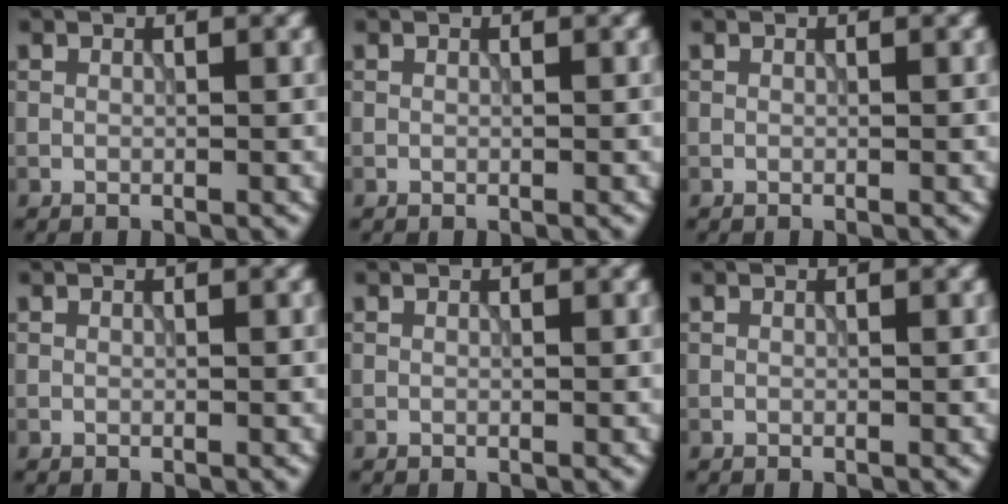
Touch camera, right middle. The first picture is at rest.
{"total": 0.0}
{"total": 0.0}
{"total": 0.0}
{"total": 0.0}
{"total": 0.0}